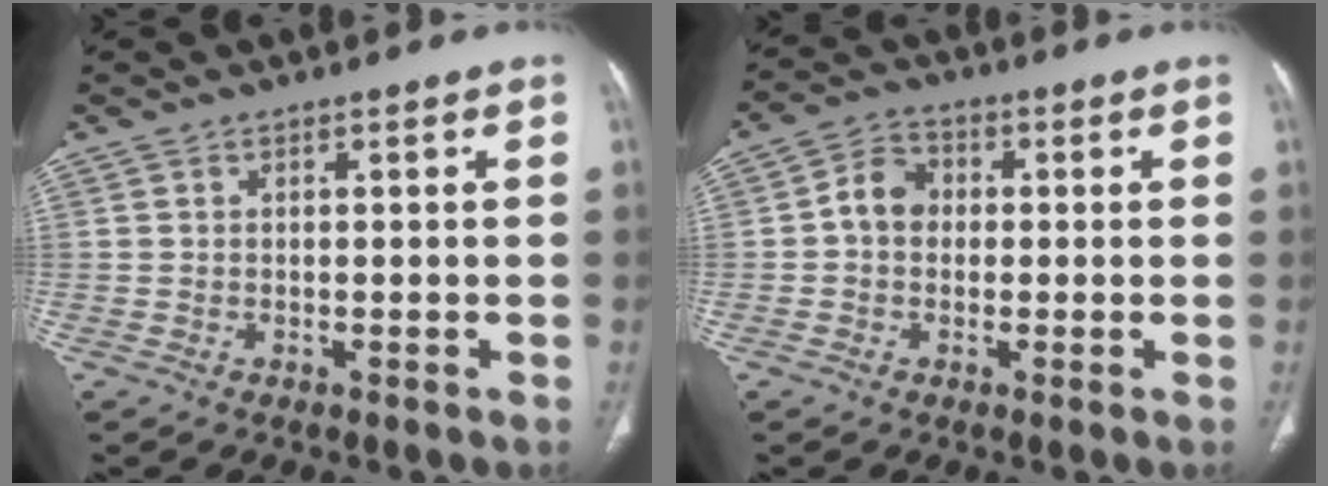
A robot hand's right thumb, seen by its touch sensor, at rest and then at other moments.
{"total": 5.5, "force": [0.0, 4.6, 3.1], "torque": [-0.040, 0.018, -0.011]}